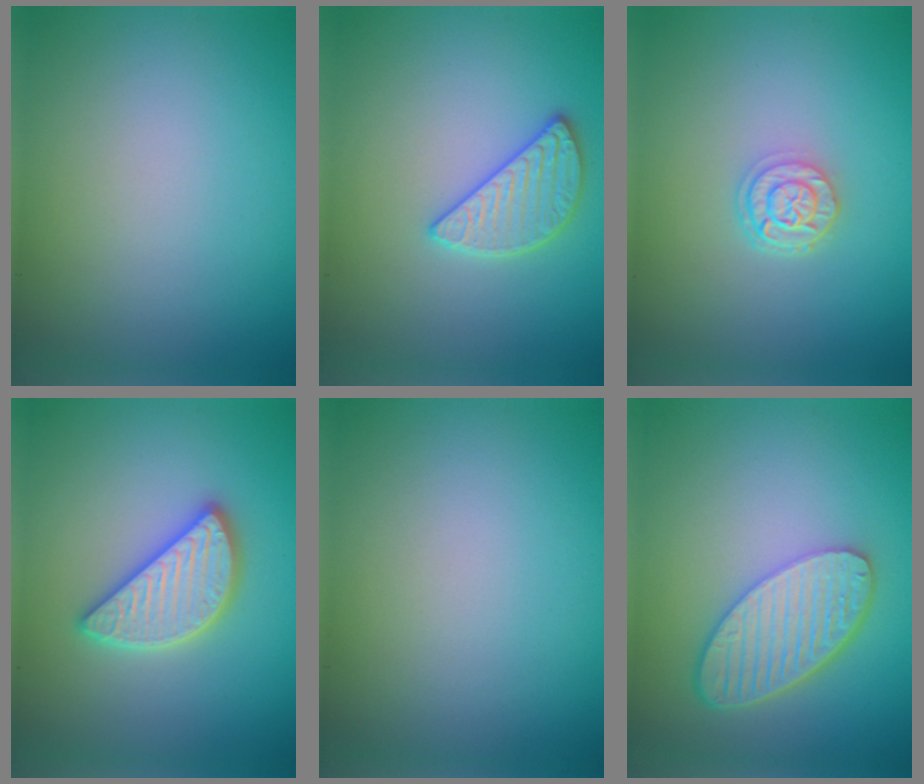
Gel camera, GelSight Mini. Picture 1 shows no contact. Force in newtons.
{"total": 2.8, "press": 2.8, "slide": 0.1}
{"total": 2.6, "press": 2.1, "slide": 1.5}
{"total": 4.7, "press": 4.6, "slide": 0.3}
{"total": 0.0}
{"total": 6.1, "press": 4.7, "slide": 3.9}